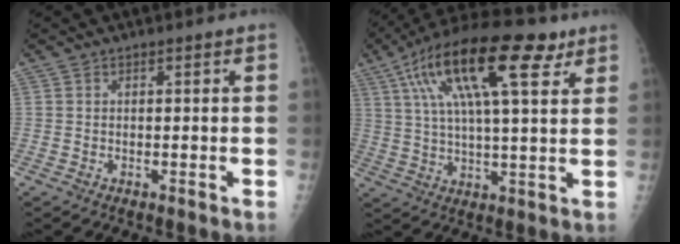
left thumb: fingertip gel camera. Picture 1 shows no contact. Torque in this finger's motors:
{"motor_torque": [0.81, 0.40, 1.89, -0.89, 0.66]}